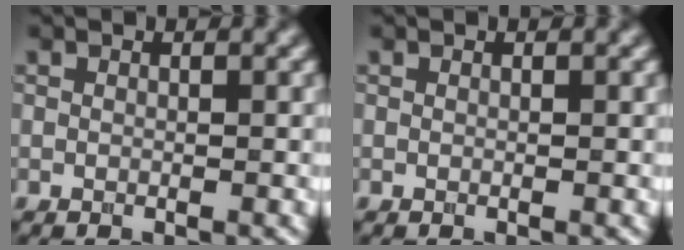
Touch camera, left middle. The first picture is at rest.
{"total": 0.0}